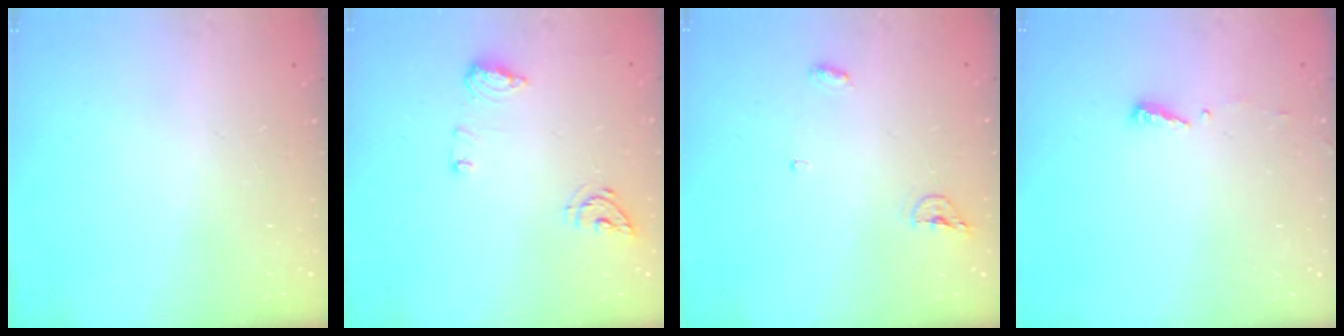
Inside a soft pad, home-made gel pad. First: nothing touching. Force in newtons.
{"total": 9.2, "press": 9.0, "slide": 2.1}
{"total": 4.8, "press": 4.7, "slide": 1.1}
{"total": 3.9, "press": 3.9, "slide": 0.4}